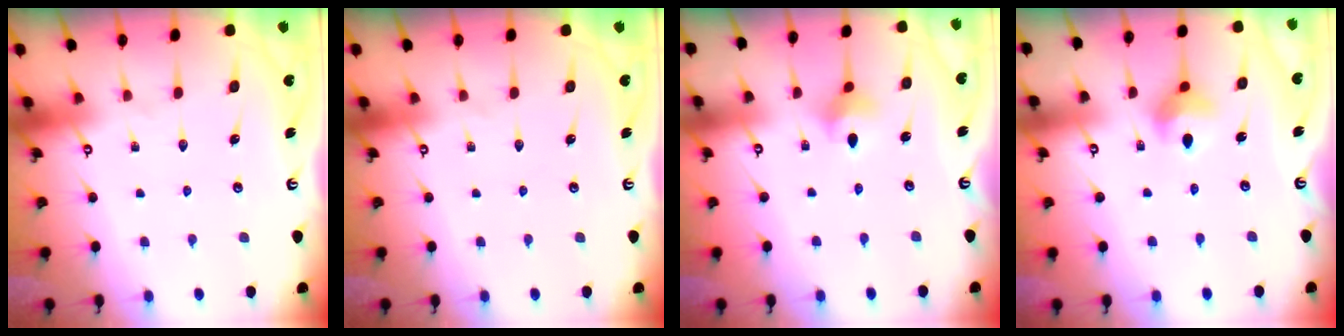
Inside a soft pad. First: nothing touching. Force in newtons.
{"total": 0.0}
{"total": 3.7, "press": 3.7, "slide": 0.6}
{"total": 7.5, "press": 7.4, "slide": 1.0}